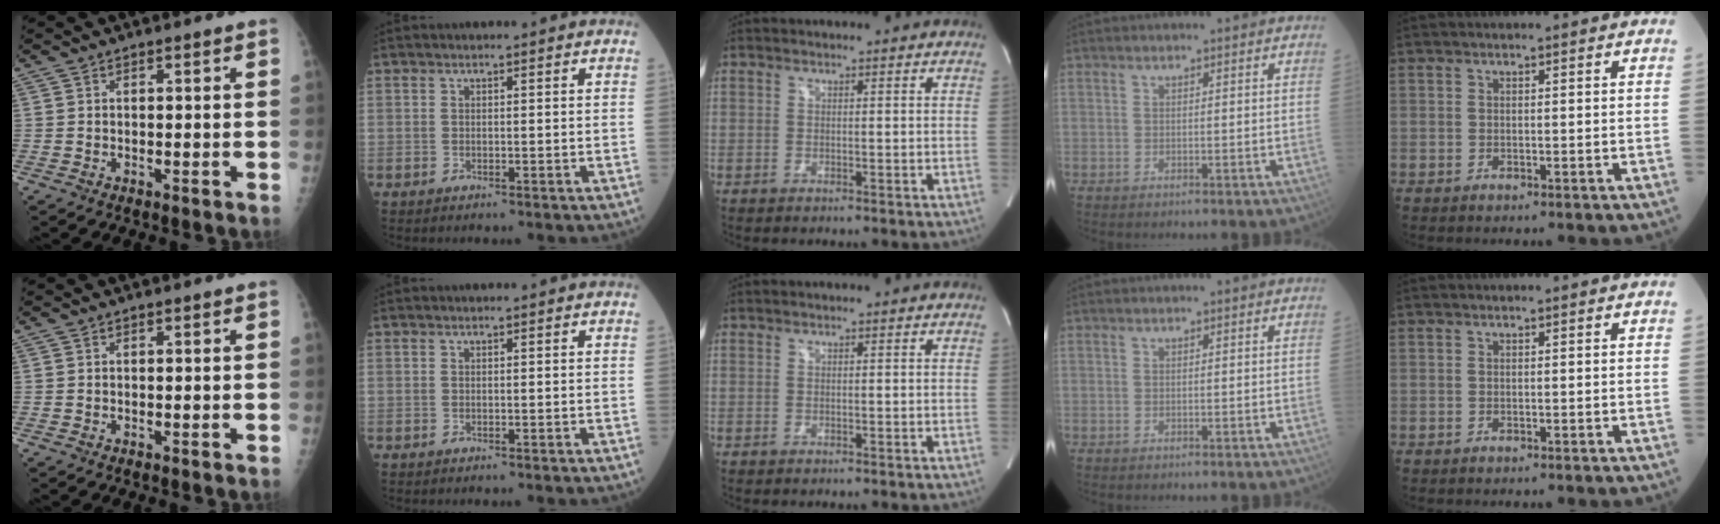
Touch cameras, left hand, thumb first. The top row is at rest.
{}